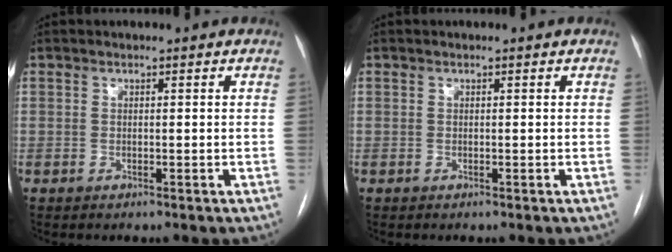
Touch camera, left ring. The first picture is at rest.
{"total": 0.0}